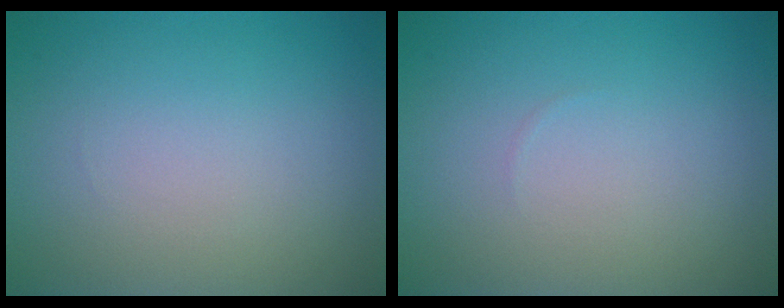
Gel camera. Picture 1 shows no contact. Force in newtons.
{"total": 0.0}